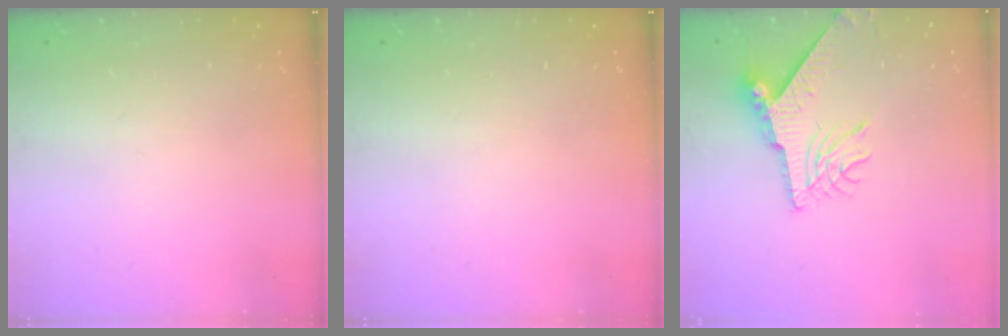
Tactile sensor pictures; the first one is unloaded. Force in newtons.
{"total": 0.0}
{"total": 9.4, "press": 9.3, "slide": 0.8}